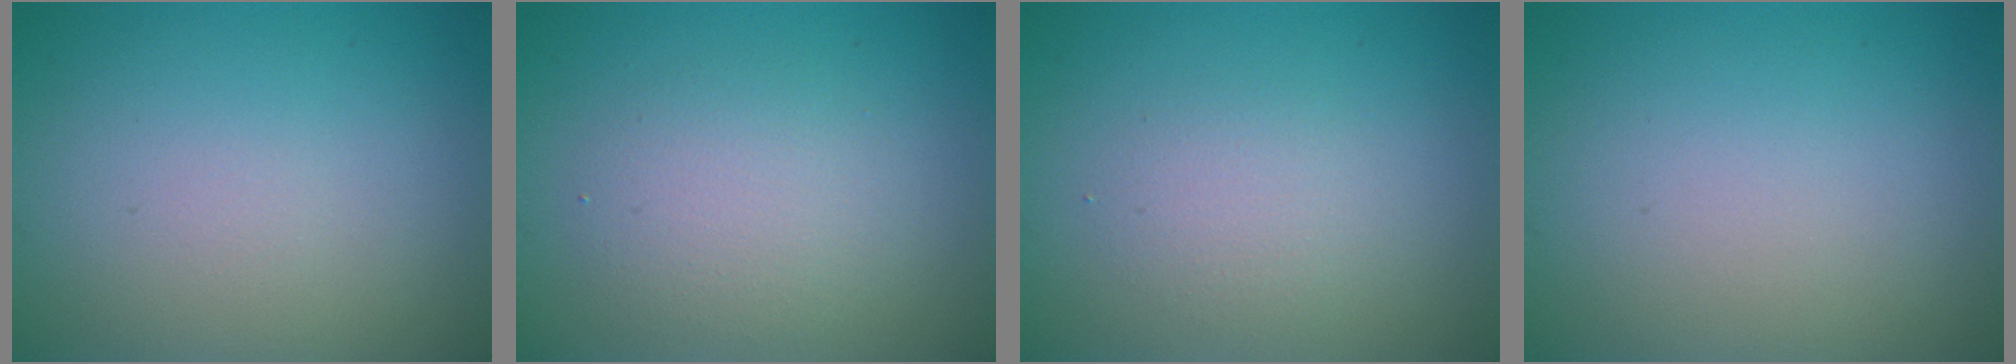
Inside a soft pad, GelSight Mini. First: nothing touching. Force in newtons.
{"total": 3.1, "press": 3.1, "slide": 0.1}
{"total": 2.0, "press": 2.0, "slide": 0.0}
{"total": 0.0}